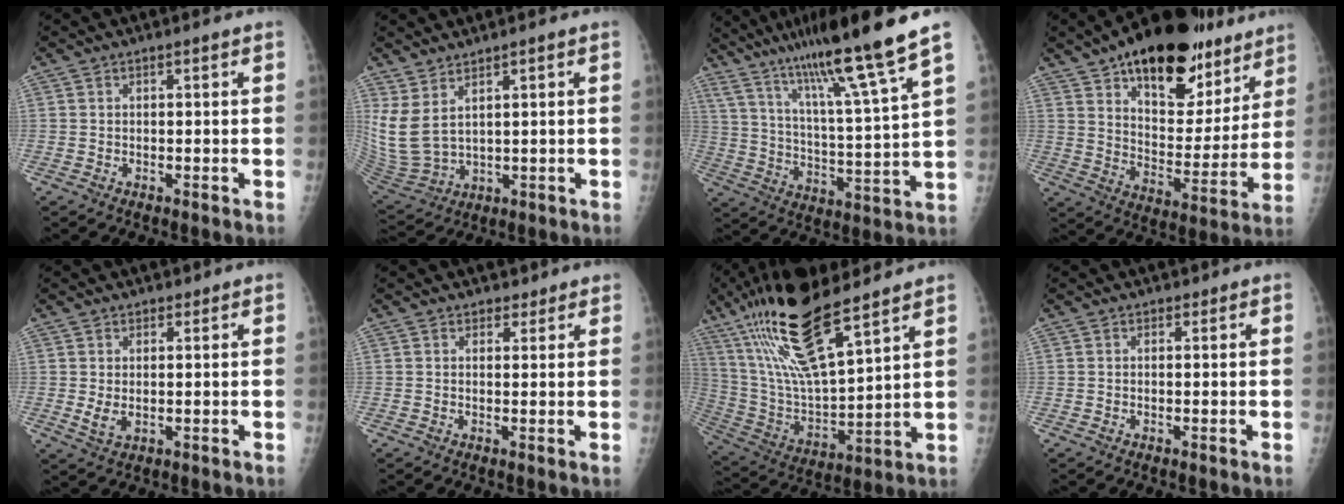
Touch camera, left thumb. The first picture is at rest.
{"total": 10.4, "force": [4.4, 6.1, 7.2], "torque": [-0.161, -0.029, 0.111]}
{"total": 19.4, "force": [13.5, 0.2, 14.0], "torque": [-0.215, -0.054, 0.228]}
{"total": 26.3, "force": [16.8, 12.6, 15.8], "torque": [-0.189, -0.056, 0.254]}
{"total": 3.0, "force": [0.6, 2.1, 2.0], "torque": [-0.033, -0.010, 0.015]}
{"total": 1.8, "force": [1.3, 1.2, 0.1], "torque": [0.017, -0.006, 0.012]}
{"total": 21.6, "force": [14.0, 5.0, 15.6], "torque": [-0.293, -0.051, 0.268]}
{"total": 0.0}